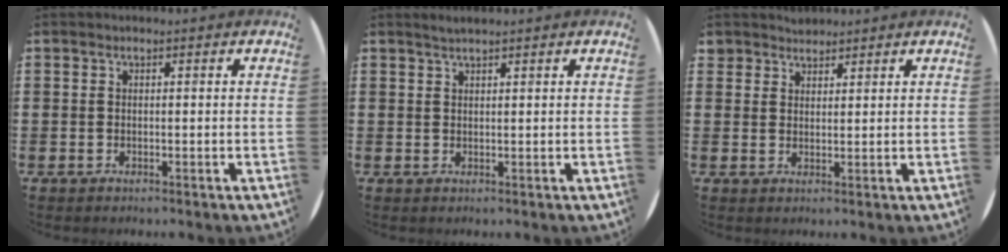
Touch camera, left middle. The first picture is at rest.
{"total": 1.2, "force": [1.1, 0.0, 0.5], "torque": [-0.010, 0.001, 0.020]}
{"total": 2.1, "force": [2.0, 0.7, -0.3], "torque": [0.002, 0.004, 0.040]}